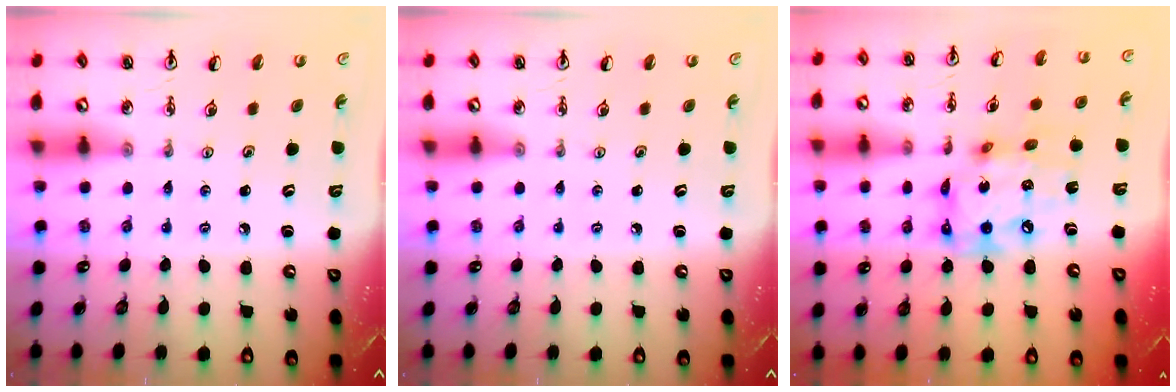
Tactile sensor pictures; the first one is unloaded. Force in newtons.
{"total": 0.0}
{"total": 14.6, "press": 14.5, "slide": 1.2}